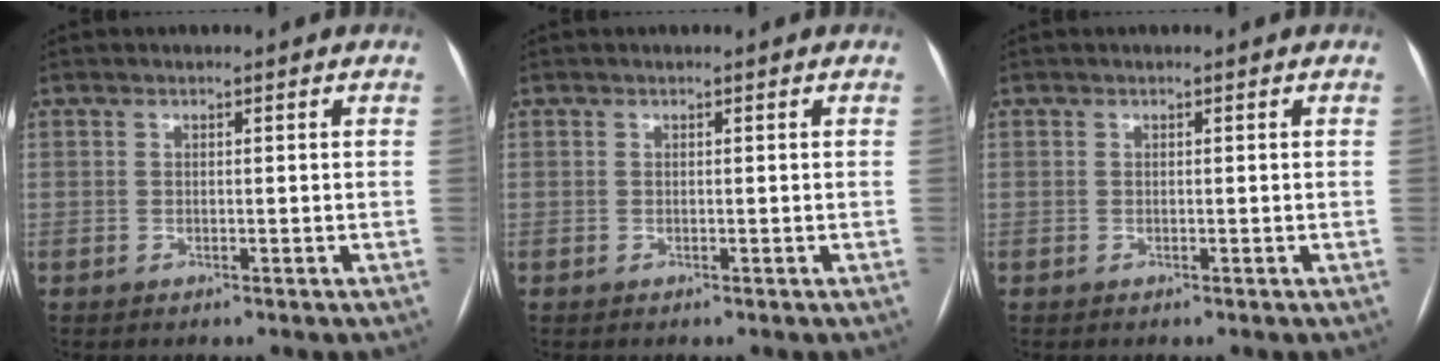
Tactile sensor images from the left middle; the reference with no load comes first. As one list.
[{"total": 0.0}, {"total": 0.0}]